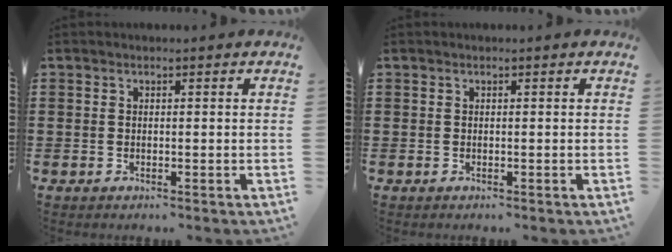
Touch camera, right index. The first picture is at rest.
{"total": 0.0}